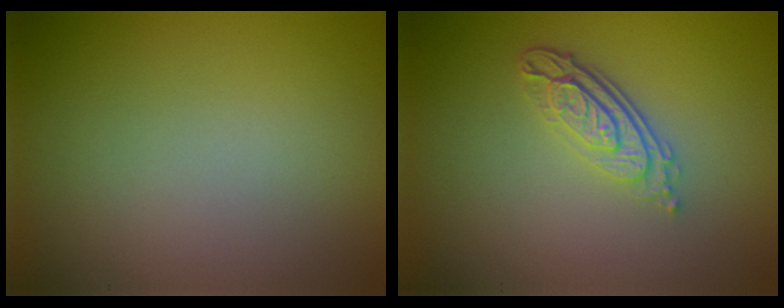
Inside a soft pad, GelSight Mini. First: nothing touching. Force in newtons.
{"total": 4.0, "press": 2.9, "slide": 2.7}